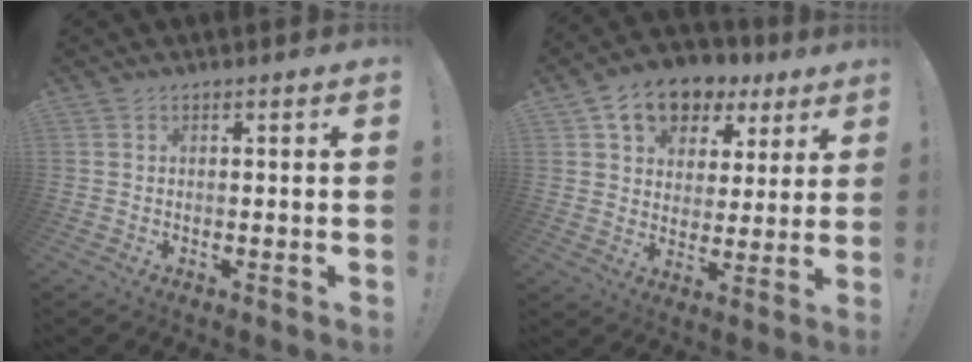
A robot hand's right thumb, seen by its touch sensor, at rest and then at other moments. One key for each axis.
{"total": 12.0, "fx": 7.2, "fy": 8.1, "fz": 5.1, "tx": -0.078, "ty": -0.036, "tz": 0.135}